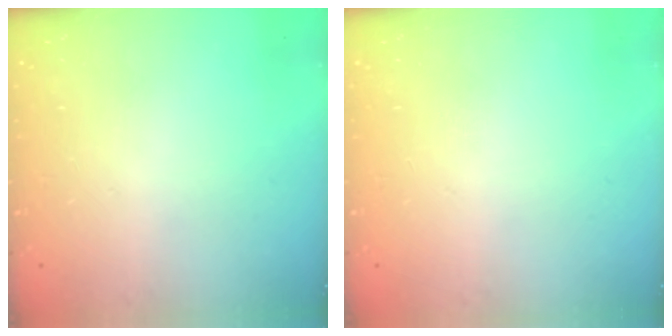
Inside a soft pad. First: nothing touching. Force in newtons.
{"total": 0.0}